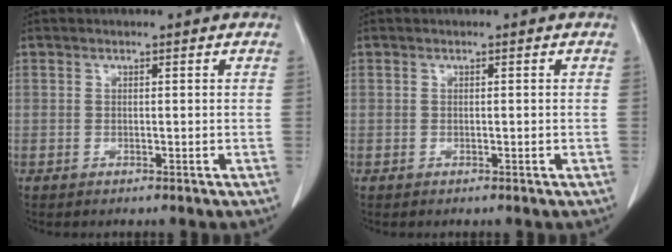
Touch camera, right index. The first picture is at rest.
{"total": 0.0}